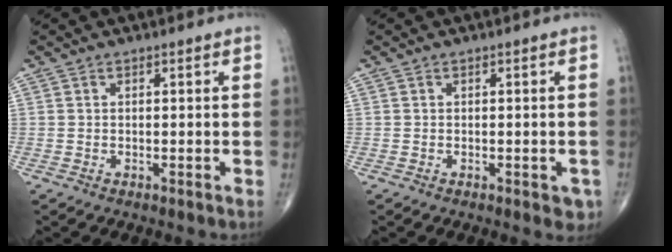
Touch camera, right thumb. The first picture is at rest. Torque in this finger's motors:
{"motor_torque": [0.52, 0.34, -0.15, -0.08, 0.08]}